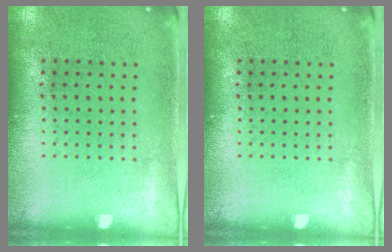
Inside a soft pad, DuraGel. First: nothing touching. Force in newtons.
{"total": 0.0}